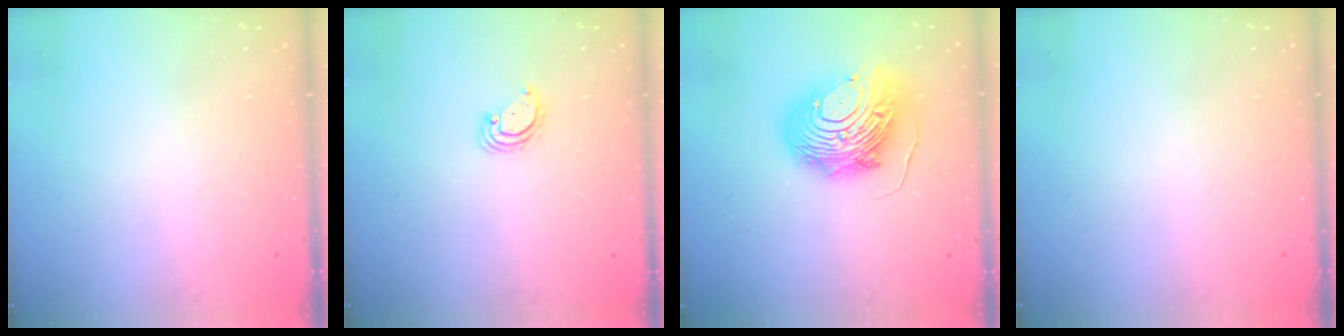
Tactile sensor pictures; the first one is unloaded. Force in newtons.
{"total": 3.4, "press": 3.4, "slide": 0.1}
{"total": 14.8, "press": 14.7, "slide": 1.3}
{"total": 0.0}